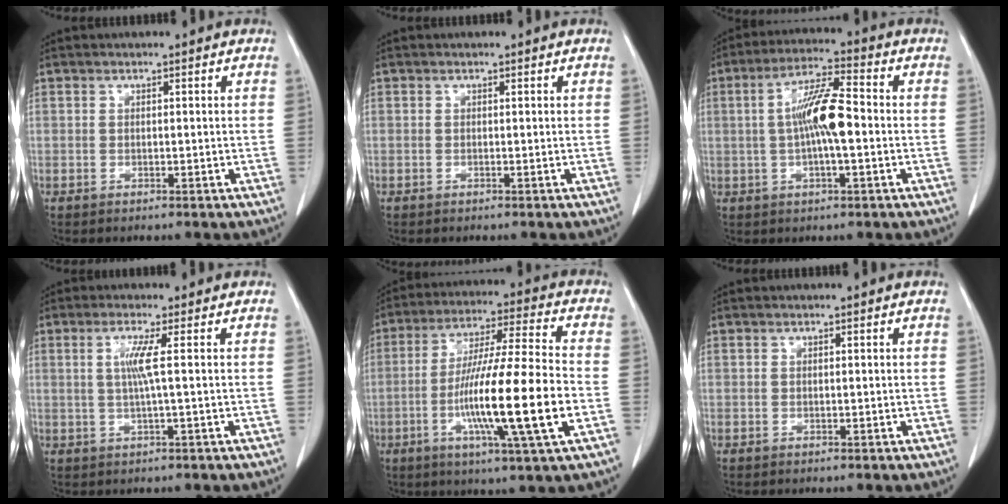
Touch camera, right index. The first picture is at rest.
{"total": 0.0}
{"total": 8.8, "force": [-0.2, 1.5, 8.6], "torque": [-0.165, 0.013, -0.009]}
{"total": 3.4, "force": [0.5, -0.7, 3.3], "torque": [-0.071, 0.000, 0.009]}
{"total": 17.3, "force": [-4.3, -0.2, 16.8], "torque": [-0.305, -0.012, -0.079]}
{"total": 0.0}